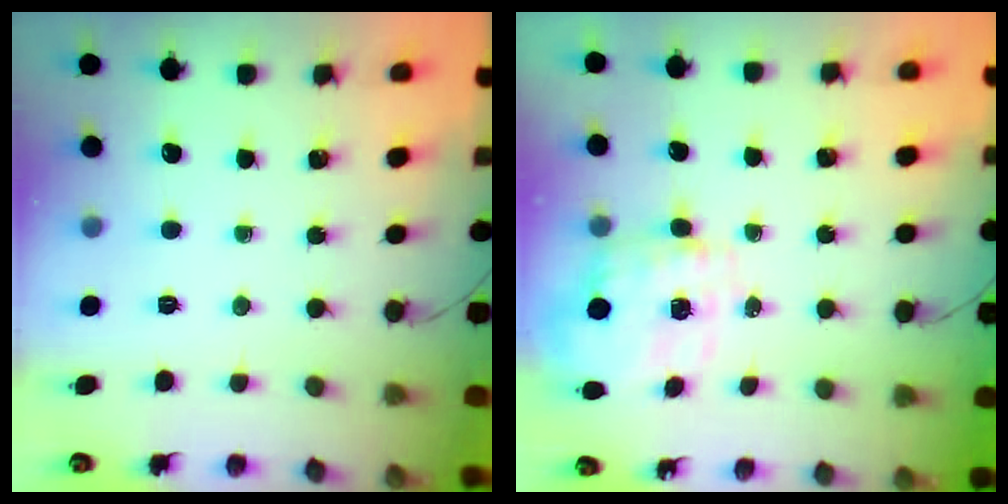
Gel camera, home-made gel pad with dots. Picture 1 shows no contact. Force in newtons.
{"total": 2.9, "press": 2.7, "slide": 1.0}